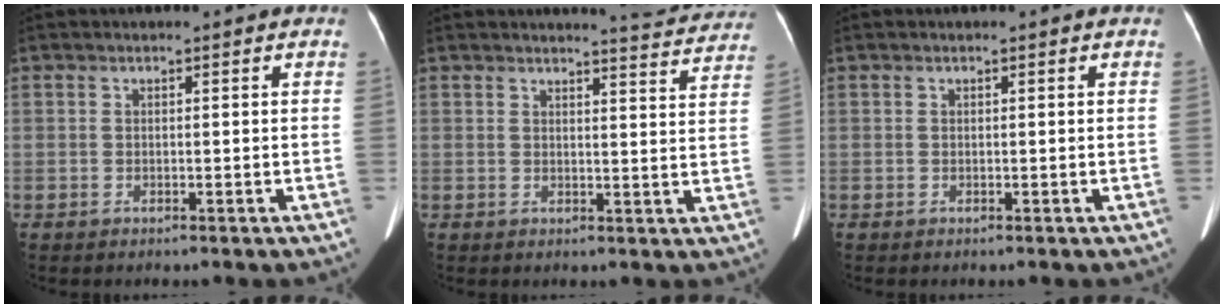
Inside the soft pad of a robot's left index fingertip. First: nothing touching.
{"total": 7.8, "force": [7.7, 0.4, 1.1], "torque": [-0.009, -0.023, 0.073]}
{"total": 0.0}